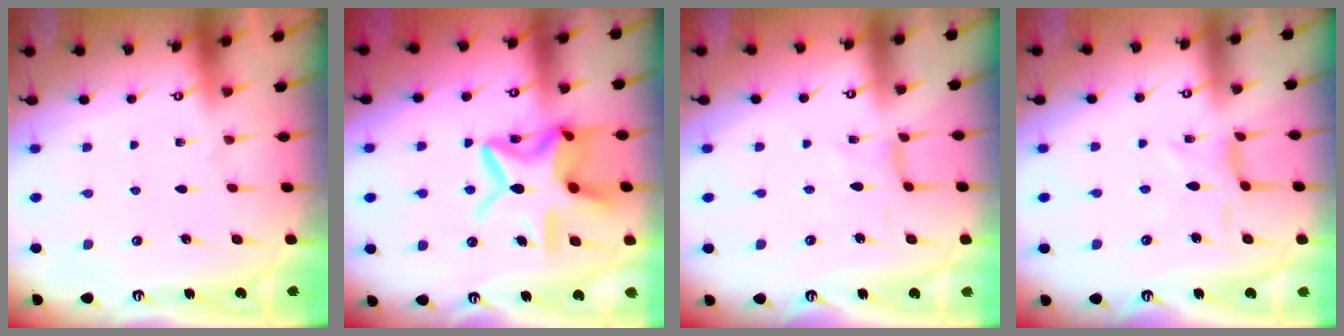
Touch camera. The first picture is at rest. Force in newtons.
{"total": 14.8, "press": 14.8, "slide": 1.2}
{"total": 1.6, "press": 1.6, "slide": 0.1}
{"total": 2.3, "press": 2.3, "slide": 0.5}